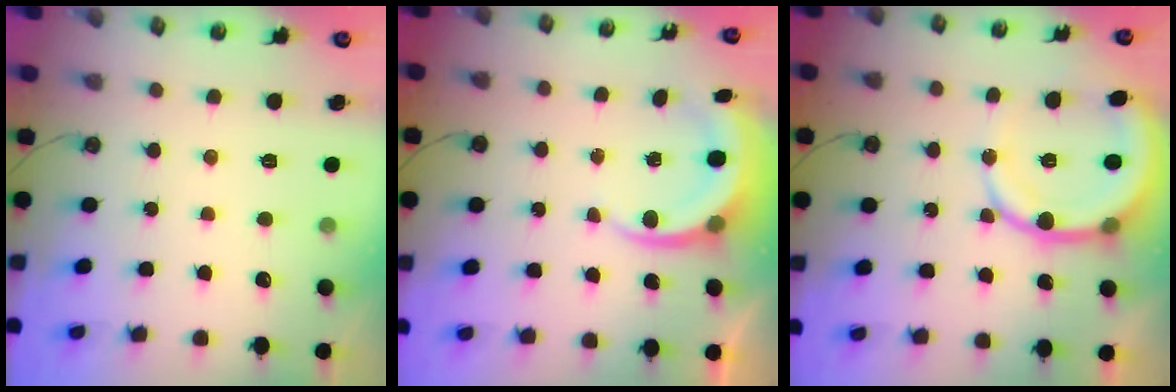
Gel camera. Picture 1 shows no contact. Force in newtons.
{"total": 6.2, "press": 6.1, "slide": 1.3}
{"total": 12.7, "press": 12.5, "slide": 2.4}